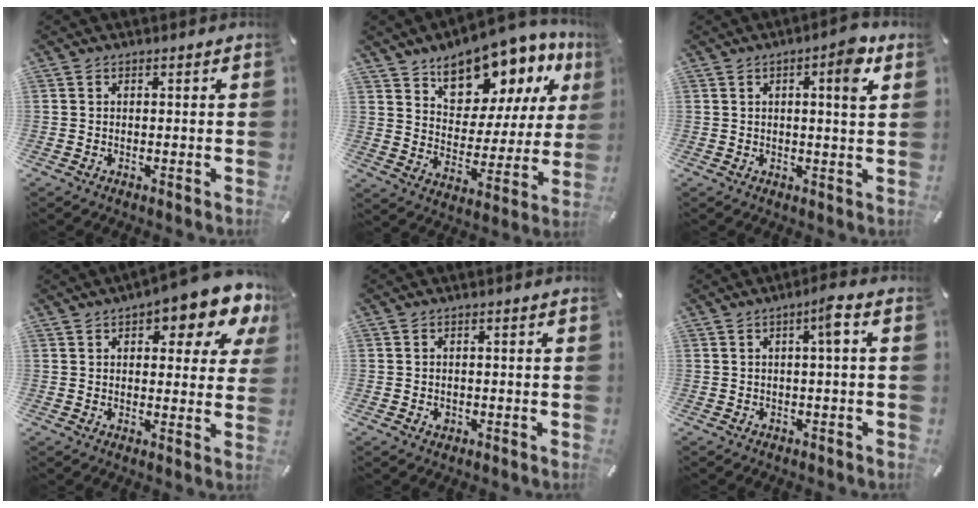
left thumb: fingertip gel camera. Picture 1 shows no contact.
{"total": 15.2, "force": [12.1, 7.3, 5.4], "torque": [-0.086, -0.102, 0.209]}
{"total": 6.2, "force": [2.4, 1.2, 5.6], "torque": [-0.073, -0.011, 0.028]}
{"total": 11.2, "force": [7.3, 4.1, 7.4], "torque": [-0.094, -0.047, 0.121]}
{"total": 1.3, "force": [-0.3, 1.1, 0.6], "torque": [-0.012, 0.002, -0.007]}
{"total": 3.9, "force": [0.7, 0.3, 3.9], "torque": [-0.068, 0.001, 0.005]}